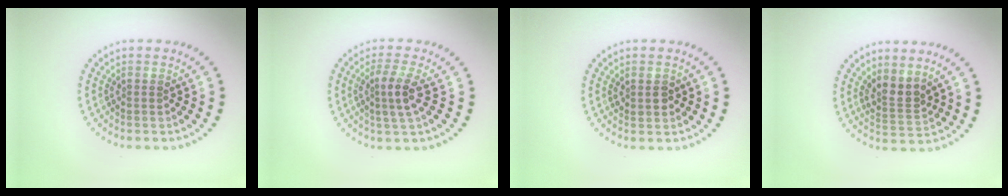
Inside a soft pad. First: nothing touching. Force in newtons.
{"total": 2.7, "press": 2.3, "slide": 1.4}
{"total": 1.4, "press": 1.4, "slide": 0.3}
{"total": 2.5, "press": 2.0, "slide": 1.5}